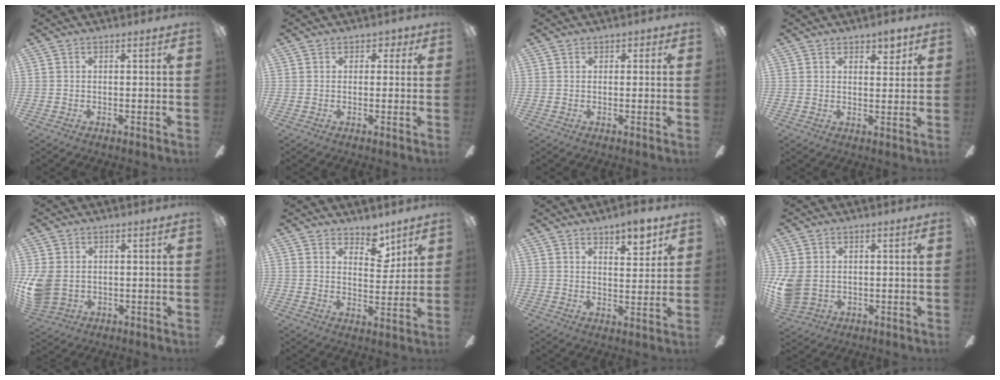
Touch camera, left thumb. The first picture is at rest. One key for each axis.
{"total": 2.1, "fx": 0.7, "fy": 1.8, "fz": 0.9, "tx": -0.001, "ty": 0.002, "tz": 0.009}
{"total": 1.1, "fx": 0.4, "fy": 0.9, "fz": 0.4, "tx": 0.002, "ty": 0.001, "tz": 0.005}
{"total": 4.0, "fx": 2.9, "fy": 1.9, "fz": 2.1, "tx": -0.012, "ty": -0.010, "tz": 0.045}
{"total": 7.9, "fx": 0.2, "fy": 6.2, "fz": 4.9, "tx": -0.119, "ty": 0.005, "tz": 0.005}
{"total": 7.9, "fx": 5.9, "fy": 3.9, "fz": 3.5, "tx": -0.029, "ty": -0.032, "tz": 0.100}
{"total": 5.8, "fx": 4.6, "fy": 1.9, "fz": 3.0, "tx": -0.028, "ty": -0.027, "tz": 0.074}
{"total": 7.3, "fx": 0.4, "fy": 5.7, "fz": 4.5, "tx": -0.106, "ty": 0.005, "tz": 0.009}